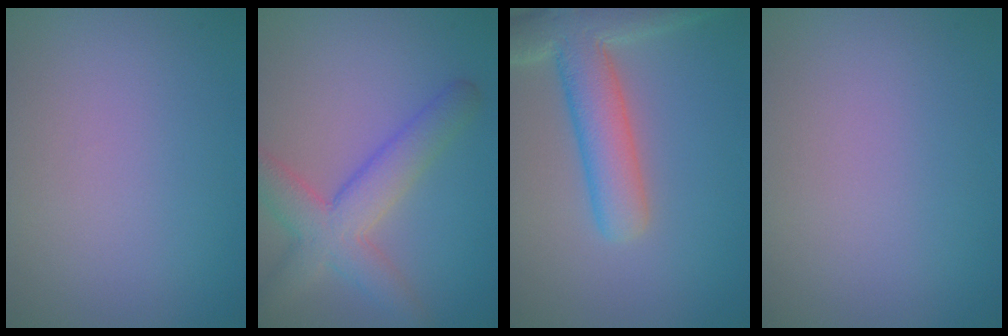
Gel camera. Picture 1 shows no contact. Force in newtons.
{"total": 5.6, "press": 5.6, "slide": 0.3}
{"total": 7.0, "press": 7.0, "slide": 0.5}
{"total": 0.0}